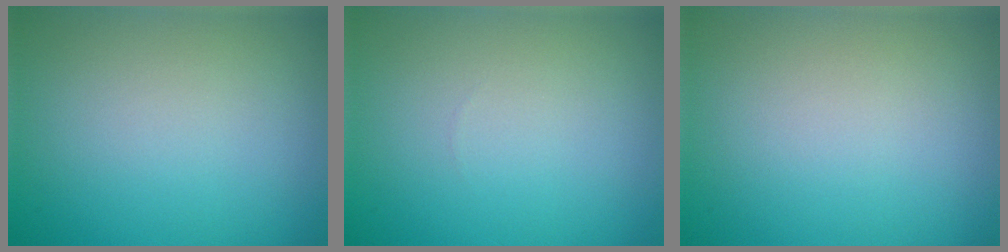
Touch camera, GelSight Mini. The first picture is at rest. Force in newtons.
{"total": 0.0}
{"total": 0.0}